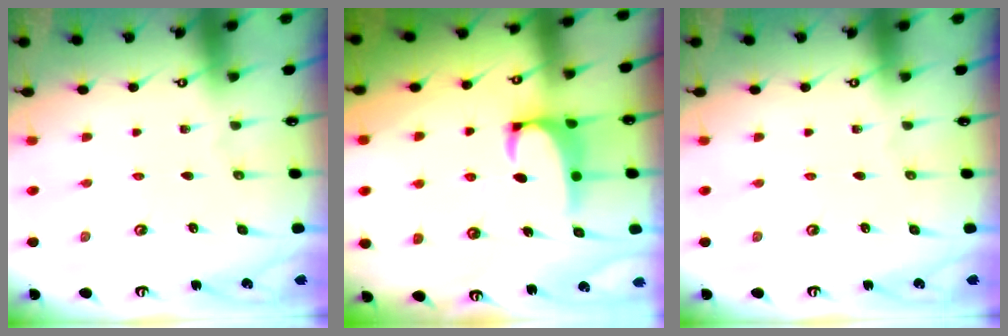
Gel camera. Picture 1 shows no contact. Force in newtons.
{"total": 2.2, "press": 2.0, "slide": 1.0}
{"total": 0.0}